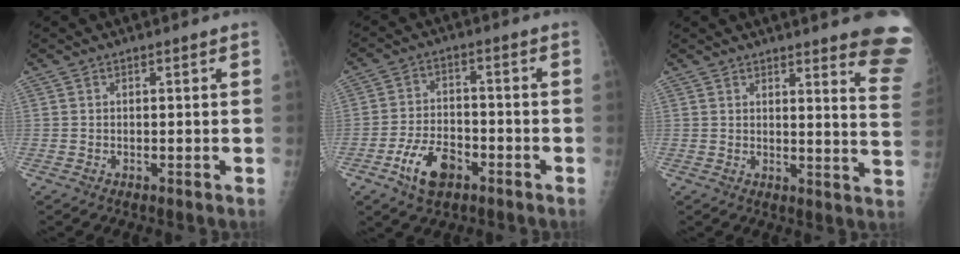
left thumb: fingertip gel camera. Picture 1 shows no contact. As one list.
[{"total": 8.3, "force": [-4.3, 4.8, 5.3], "torque": [-0.087, 0.021, -0.076]}, {"total": 14.0, "force": [12.0, 0.9, 7.3], "torque": [-0.061, -0.107, 0.116]}]